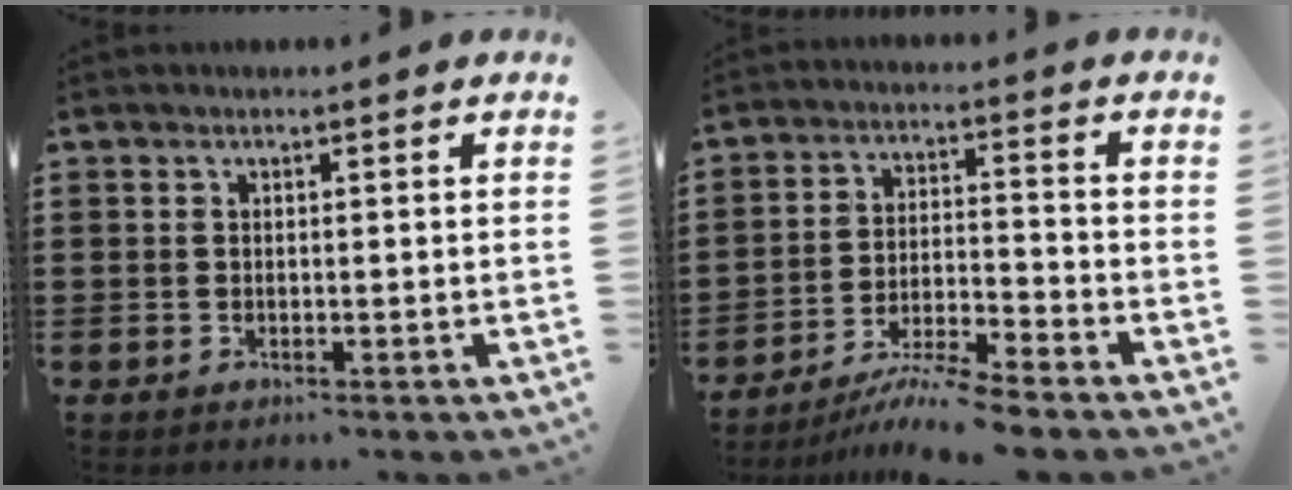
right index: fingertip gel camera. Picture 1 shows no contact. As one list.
[{"total": 7.0, "force": [-6.4, -0.3, 2.9], "torque": [-0.058, -0.005, -0.125]}]